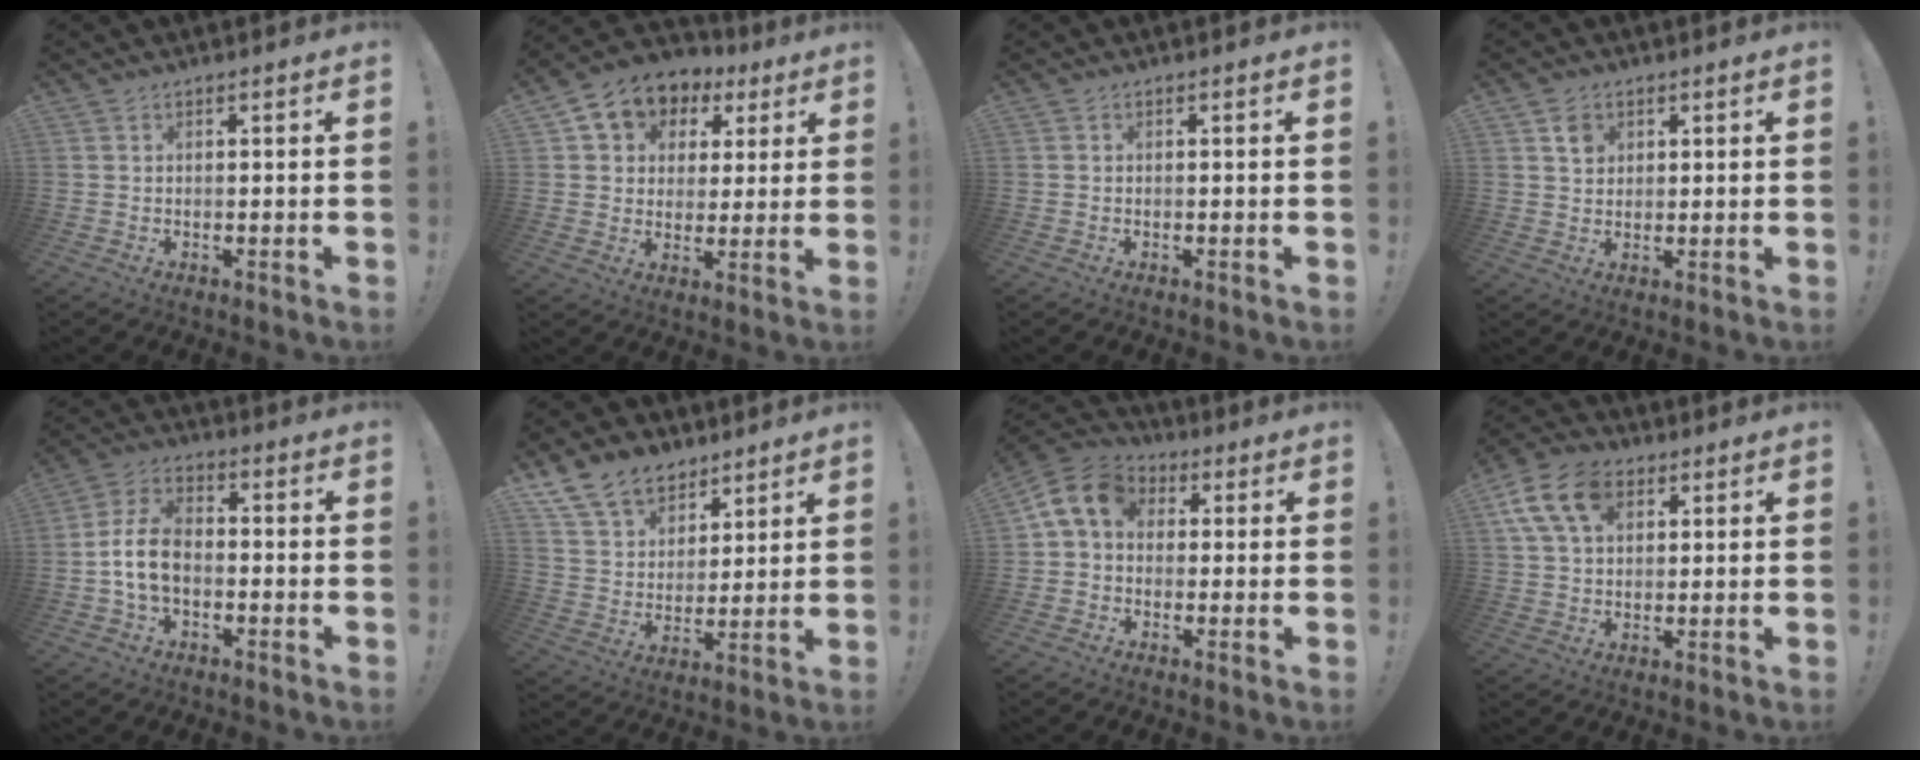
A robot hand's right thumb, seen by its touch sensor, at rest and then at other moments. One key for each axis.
{"total": 8.4, "fx": 3.7, "fy": 6.9, "fz": 2.9, "tx": -0.056, "ty": -0.021, "tz": 0.076}
{"total": 0.0}
{"total": 4.0, "fx": 2.0, "fy": 3.3, "fz": 1.0, "tx": 0.002, "ty": -0.006, "tz": 0.033}
{"total": 10.3, "fx": -2.2, "fy": 6.9, "fz": 7.4, "tx": -0.146, "ty": 0.013, "tz": -0.039}
{"total": 13.7, "fx": 9.7, "fy": 8.8, "fz": 3.8, "tx": -0.076, "ty": -0.065, "tz": 0.190}
{"total": 9.7, "fx": 2.0, "fy": 7.5, "fz": 5.9, "tx": -0.111, "ty": 0.014, "tz": 0.045}
{"total": 13.6, "fx": 5.6, "fy": 9.2, "fz": 8.4, "tx": -0.149, "ty": -0.009, "tz": 0.109}